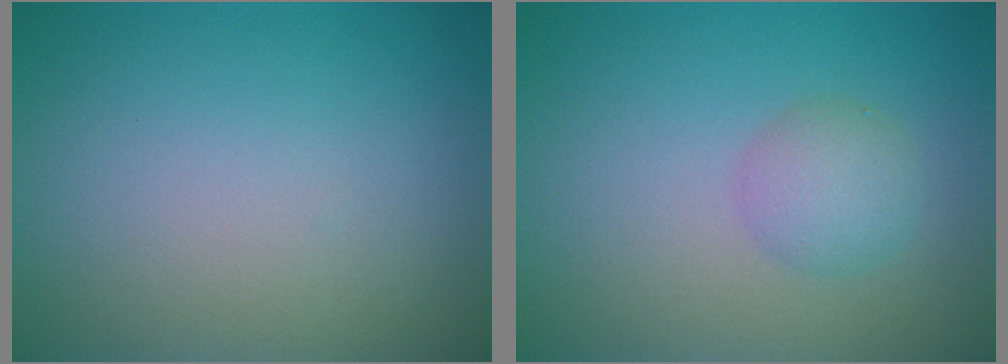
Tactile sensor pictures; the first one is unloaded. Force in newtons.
{"total": 2.3, "press": 2.3, "slide": 0.0}